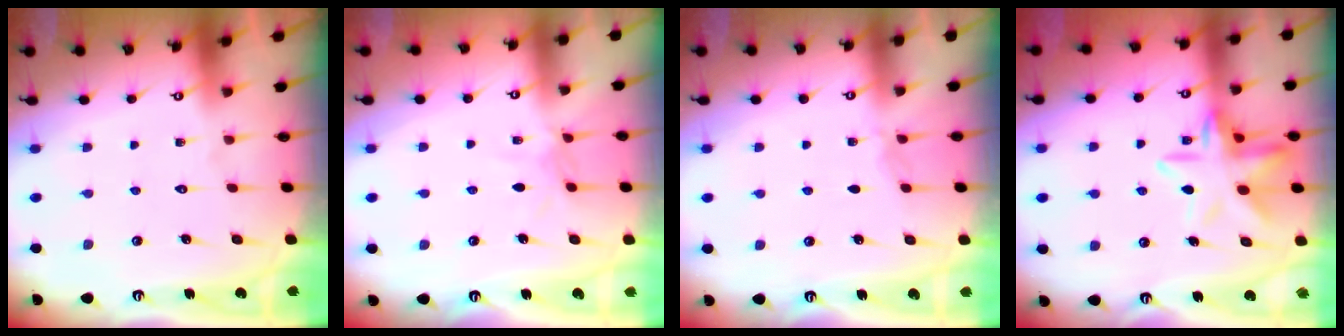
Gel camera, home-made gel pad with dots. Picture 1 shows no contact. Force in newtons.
{"total": 4.2, "press": 4.2, "slide": 0.2}
{"total": 2.1, "press": 2.0, "slide": 0.4}
{"total": 12.2, "press": 12.1, "slide": 1.2}